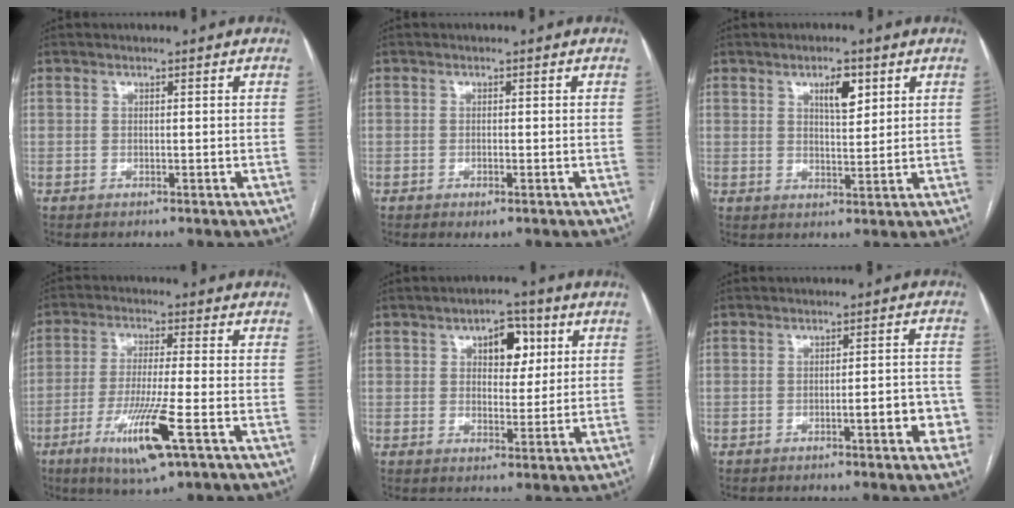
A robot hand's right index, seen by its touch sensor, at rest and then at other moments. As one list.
[{"total": 1.5, "force": [-0.7, 0.4, 1.3], "torque": [-0.016, -0.003, -0.004]}, {"total": 4.7, "force": [2.3, 1.6, 3.7], "torque": [-0.061, 0.001, 0.039]}, {"total": 10.9, "force": [-4.6, 0.2, 9.9], "torque": [-0.189, -0.024, -0.079]}, {"total": 6.4, "force": [2.5, 3.4, 4.8], "torque": [-0.065, 0.015, 0.038]}, {"total": 5.7, "force": [-2.4, 1.1, 5.1], "torque": [-0.054, 0.016, -0.026]}]